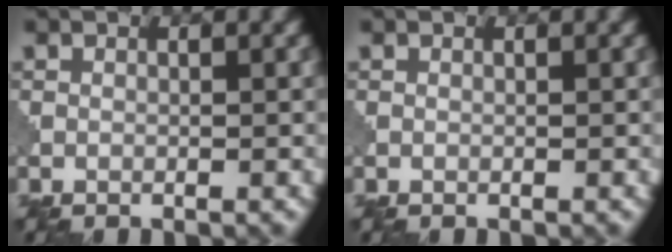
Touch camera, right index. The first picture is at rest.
{"total": 0.0}